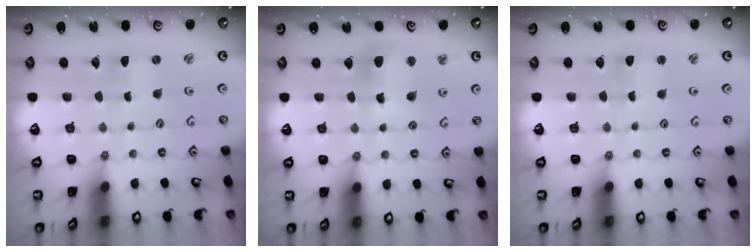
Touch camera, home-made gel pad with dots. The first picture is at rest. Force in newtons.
{"total": 10.6, "press": 10.5, "slide": 1.5}
{"total": 0.9, "press": 0.9, "slide": 0.1}